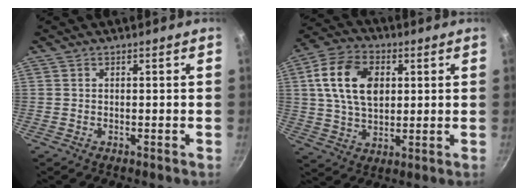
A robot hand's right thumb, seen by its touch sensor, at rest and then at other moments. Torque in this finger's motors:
{"motor_torque": [0.98, 2.53, 1.39, -0.46, 0.18]}